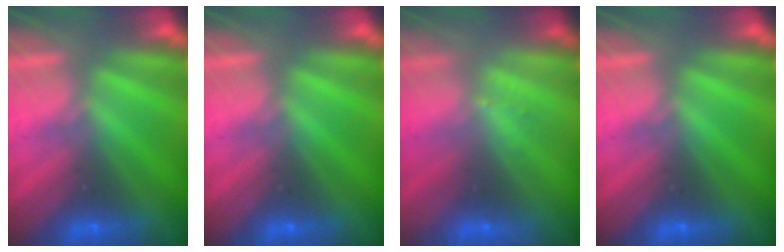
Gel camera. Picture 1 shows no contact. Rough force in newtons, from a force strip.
{"total": 0.0}
{"total": 1.3}
{"total": 0.0}